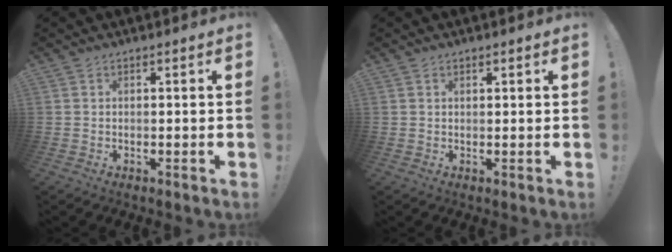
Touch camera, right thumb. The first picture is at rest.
{"total": 0.6, "force": [0.5, 0.3, 0.2], "torque": [0.002, -0.002, 0.008]}